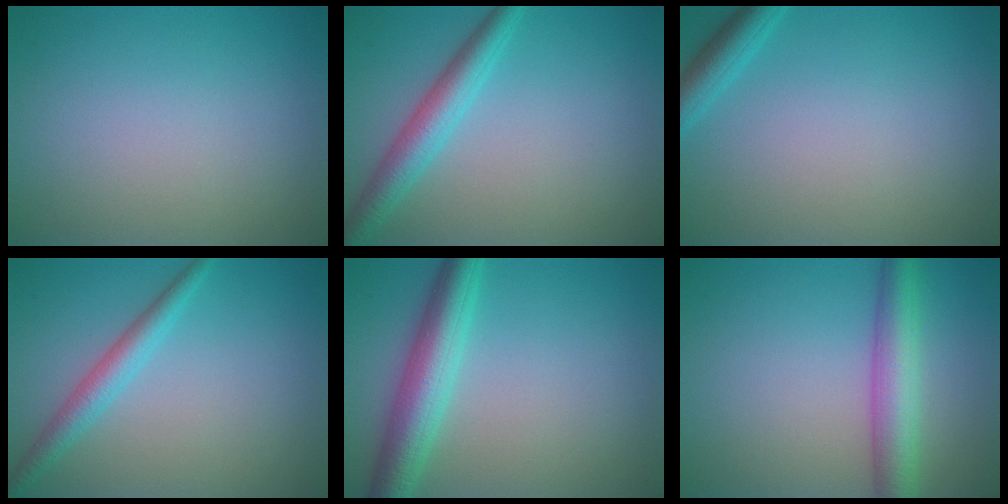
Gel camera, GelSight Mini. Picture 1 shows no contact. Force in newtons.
{"total": 3.8, "press": 3.8, "slide": 0.1}
{"total": 2.4, "press": 2.4, "slide": 0.2}
{"total": 2.7, "press": 2.7, "slide": 0.0}
{"total": 5.5, "press": 5.5, "slide": 0.1}
{"total": 5.1, "press": 5.1, "slide": 0.1}